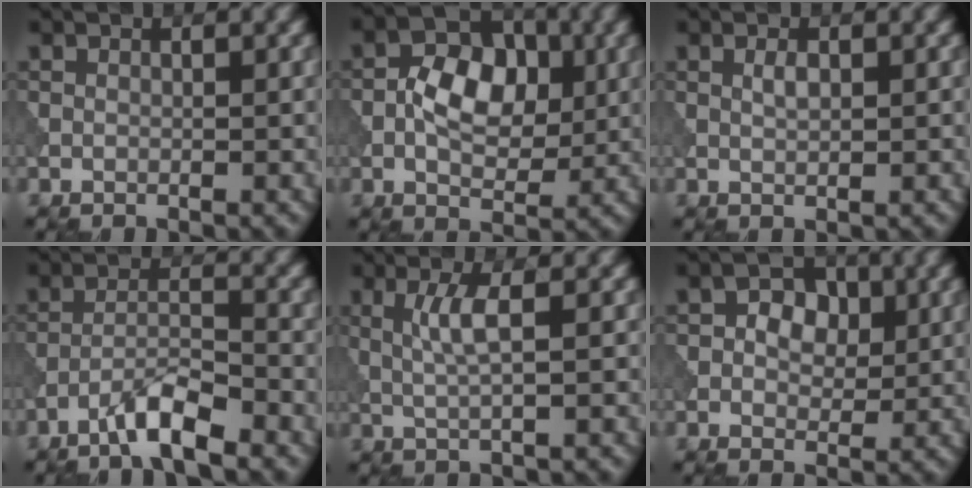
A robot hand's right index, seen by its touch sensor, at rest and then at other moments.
{"total": 5.8, "force": [-0.3, 3.8, 4.4], "torque": [-0.064, 0.003, -0.009]}
{"total": 1.0, "force": [0.2, 0.4, 0.9], "torque": [-0.023, -0.002, 0.005]}
{"total": 3.9, "force": [-3.0, 0.5, 2.6], "torque": [-0.046, 0.009, -0.063]}
{"total": 2.9, "force": [0.3, 0.4, 2.8], "torque": [-0.064, -0.005, 0.009]}
{"total": 3.4, "force": [0.4, 2.6, 2.2], "torque": [-0.030, 0.001, -0.003]}